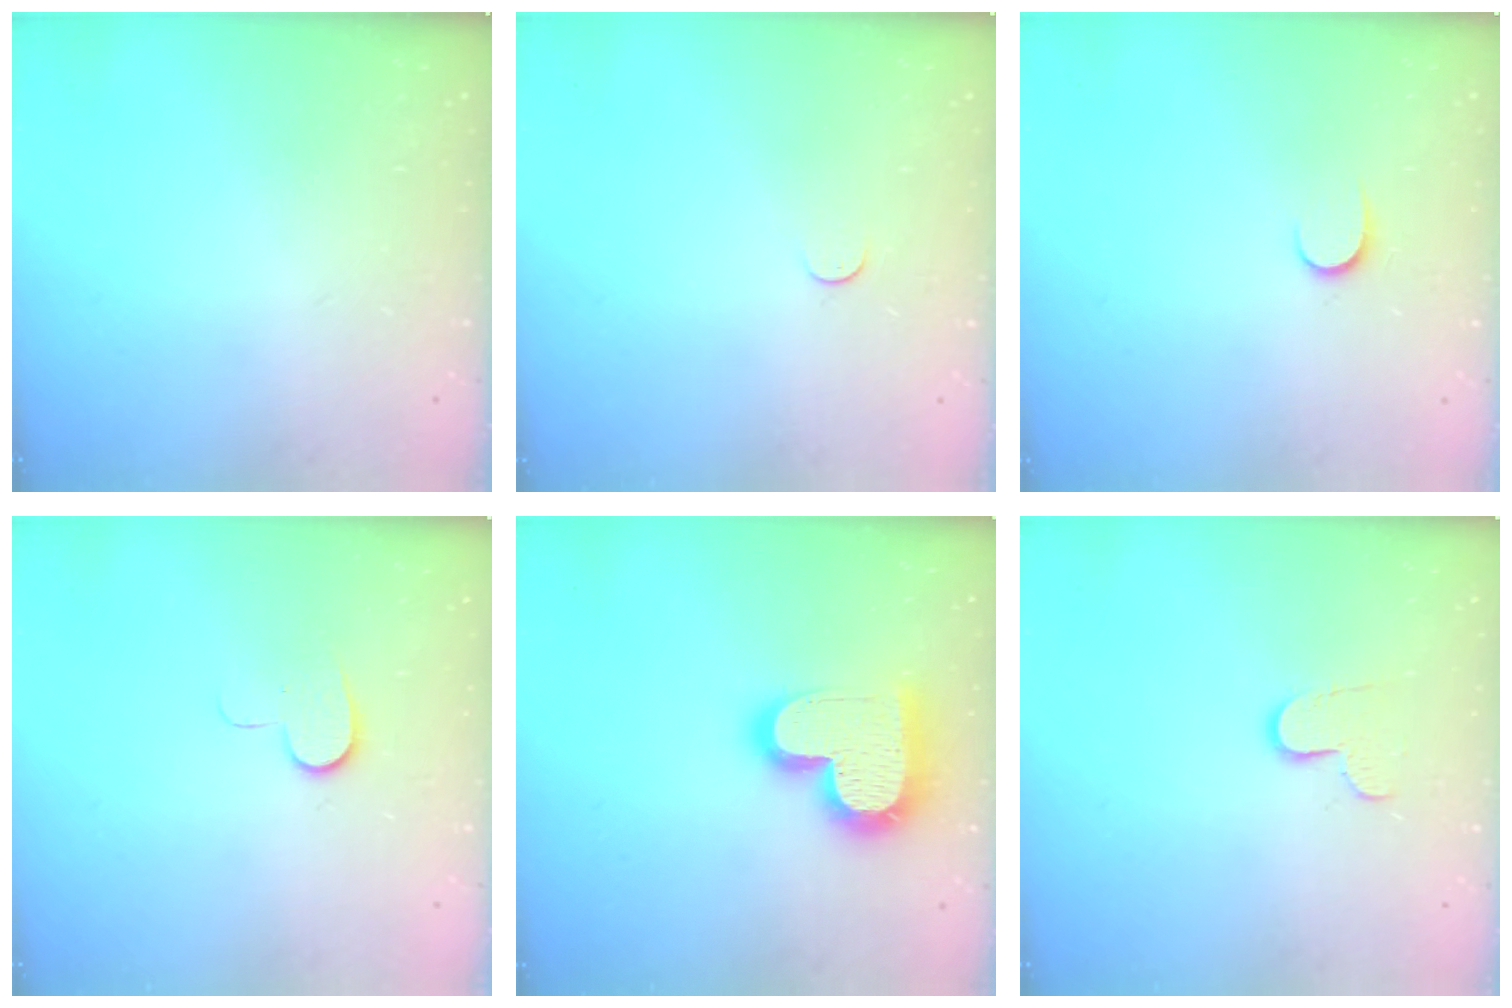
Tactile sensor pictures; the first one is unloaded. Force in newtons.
{"total": 3.0, "press": 3.0, "slide": 0.3}
{"total": 5.7, "press": 5.7, "slide": 0.5}
{"total": 7.0, "press": 7.0, "slide": 0.6}
{"total": 19.5, "press": 19.5, "slide": 1.5}
{"total": 7.2, "press": 7.2, "slide": 0.4}